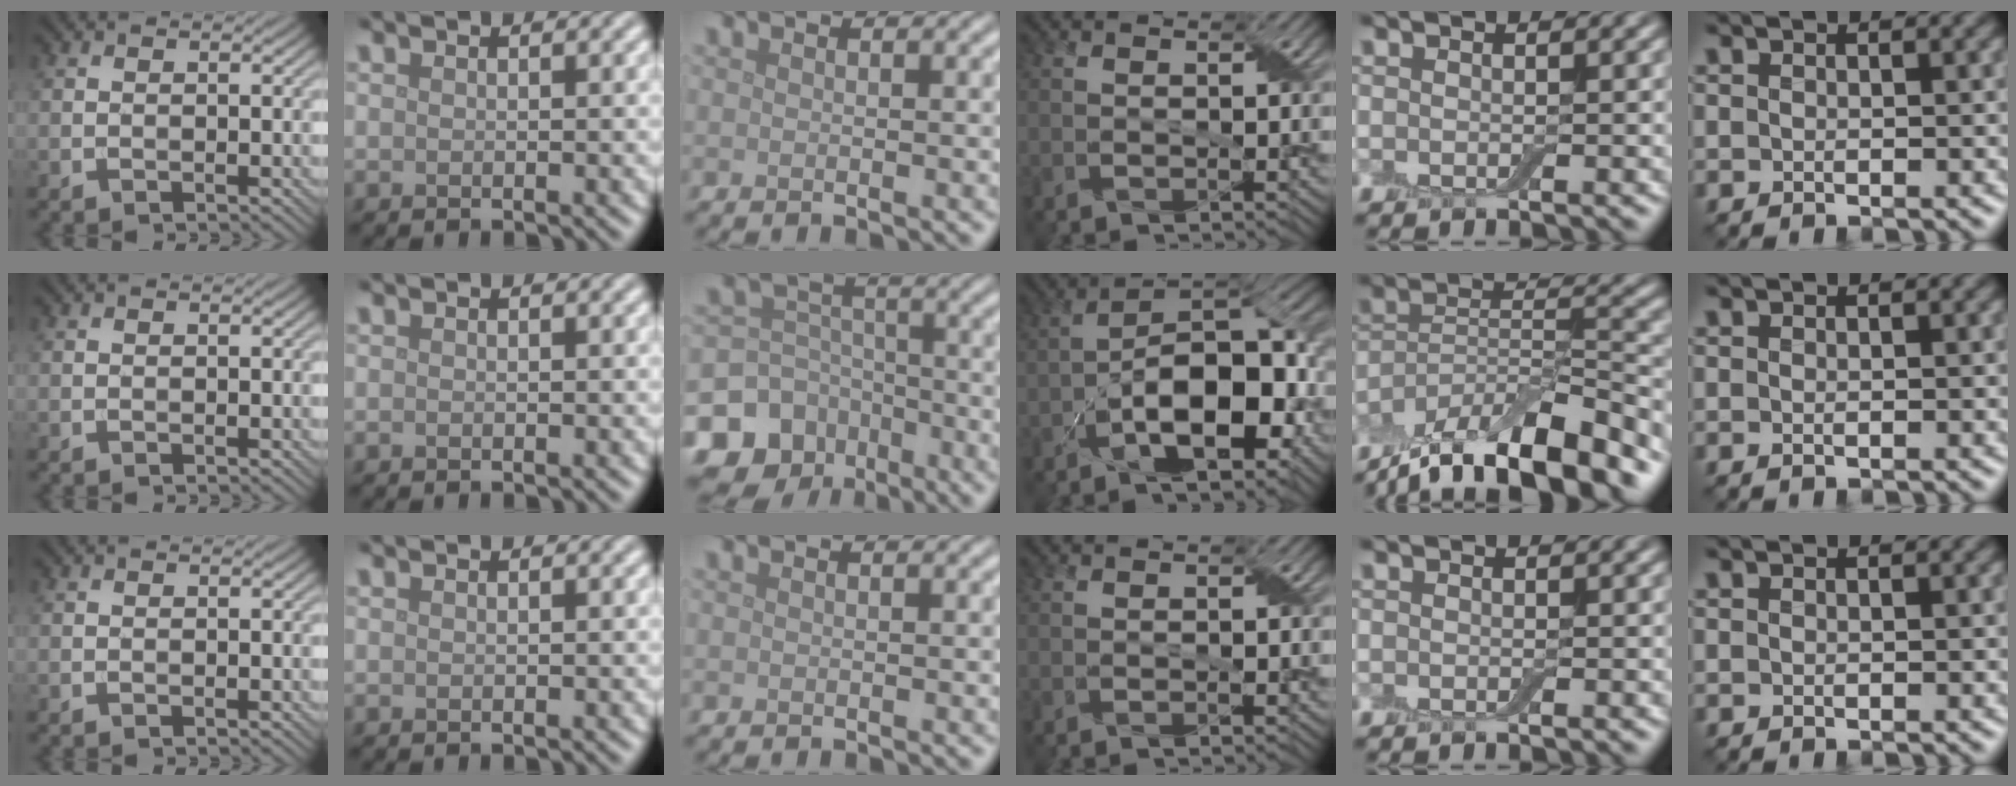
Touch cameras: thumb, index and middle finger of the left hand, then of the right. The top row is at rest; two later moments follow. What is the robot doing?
{"motion": "fold", "object": "cloth"}